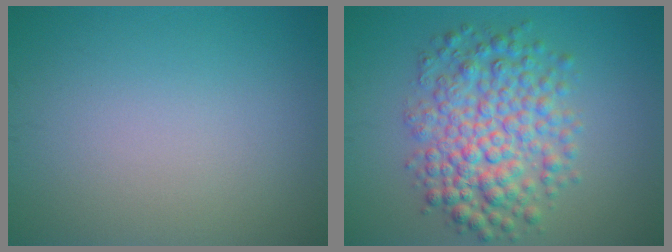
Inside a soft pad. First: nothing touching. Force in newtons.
{"total": 6.8, "press": 6.8, "slide": 0.1}